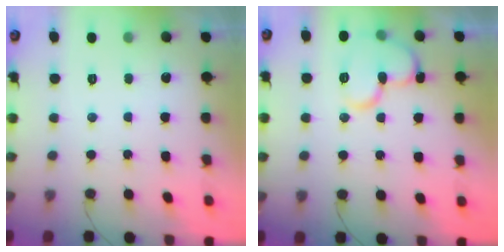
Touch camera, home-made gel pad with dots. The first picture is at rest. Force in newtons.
{"total": 11.9, "press": 11.8, "slide": 1.9}